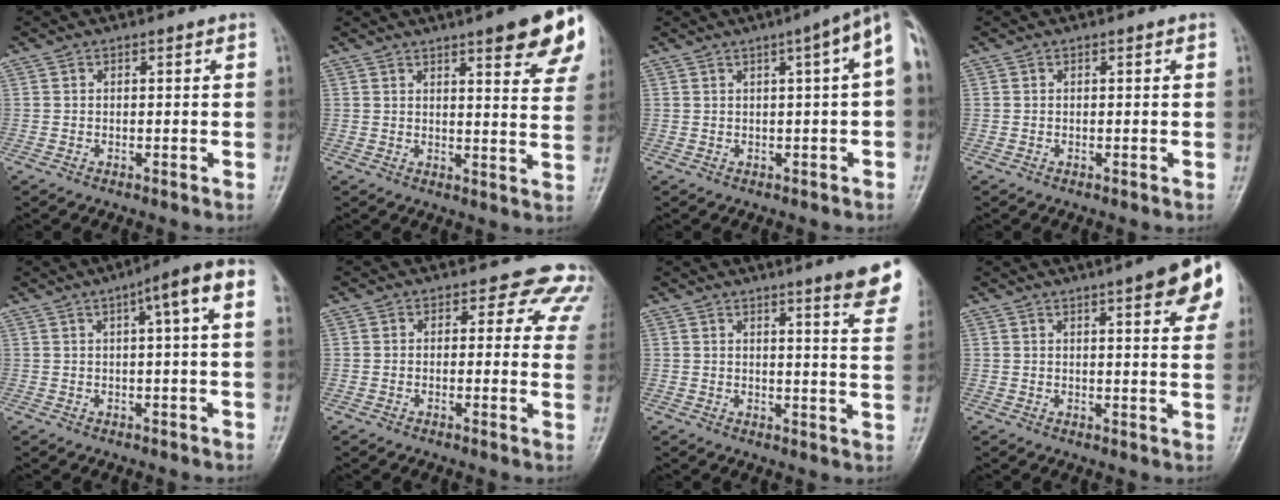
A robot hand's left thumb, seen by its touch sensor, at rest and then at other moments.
{"total": 13.7, "force": [8.2, 2.8, 10.6], "torque": [-0.104, -0.034, 0.093]}
{"total": 7.0, "force": [1.4, 1.0, 6.8], "torque": [-0.083, 0.025, 0.010]}
{"total": 0.0}
{"total": 7.8, "force": [2.3, 0.9, 7.4], "torque": [-0.106, 0.025, 0.026]}
{"total": 8.1, "force": [5.8, 4.9, 3.0], "torque": [0.016, -0.017, 0.035]}
{"total": 10.6, "force": [7.5, 1.1, 7.5], "torque": [-0.069, -0.036, 0.077]}
{"total": 11.4, "force": [5.8, 2.4, 9.5], "torque": [-0.091, -0.013, 0.063]}